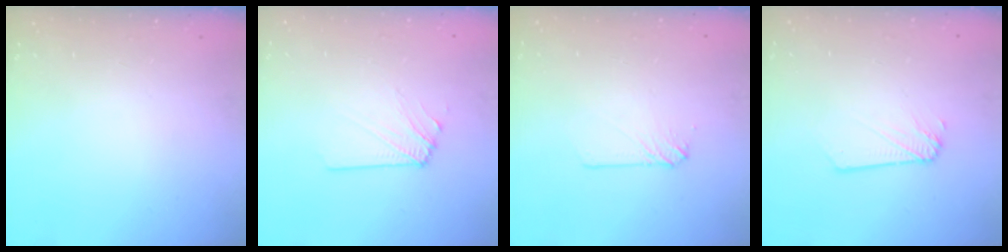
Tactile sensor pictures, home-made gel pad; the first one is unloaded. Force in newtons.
{"total": 2.9, "press": 2.8, "slide": 0.5}
{"total": 3.9, "press": 3.9, "slide": 0.5}
{"total": 1.9, "press": 1.9, "slide": 0.3}